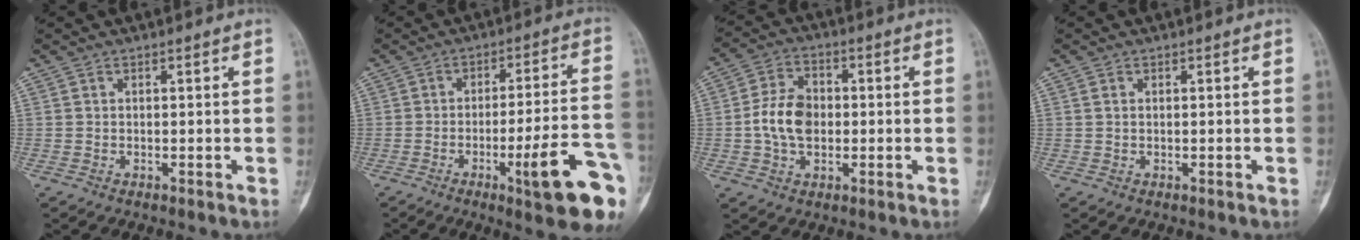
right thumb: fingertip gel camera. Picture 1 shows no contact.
{"total": 15.1, "force": [-6.3, 2.2, 13.5], "torque": [-0.168, 0.025, -0.083]}
{"total": 9.1, "force": [-0.6, 6.3, 6.5], "torque": [-0.107, 0.016, -0.016]}
{"total": 0.6, "force": [0.2, 0.4, 0.4], "torque": [-0.009, -0.001, 0.005]}